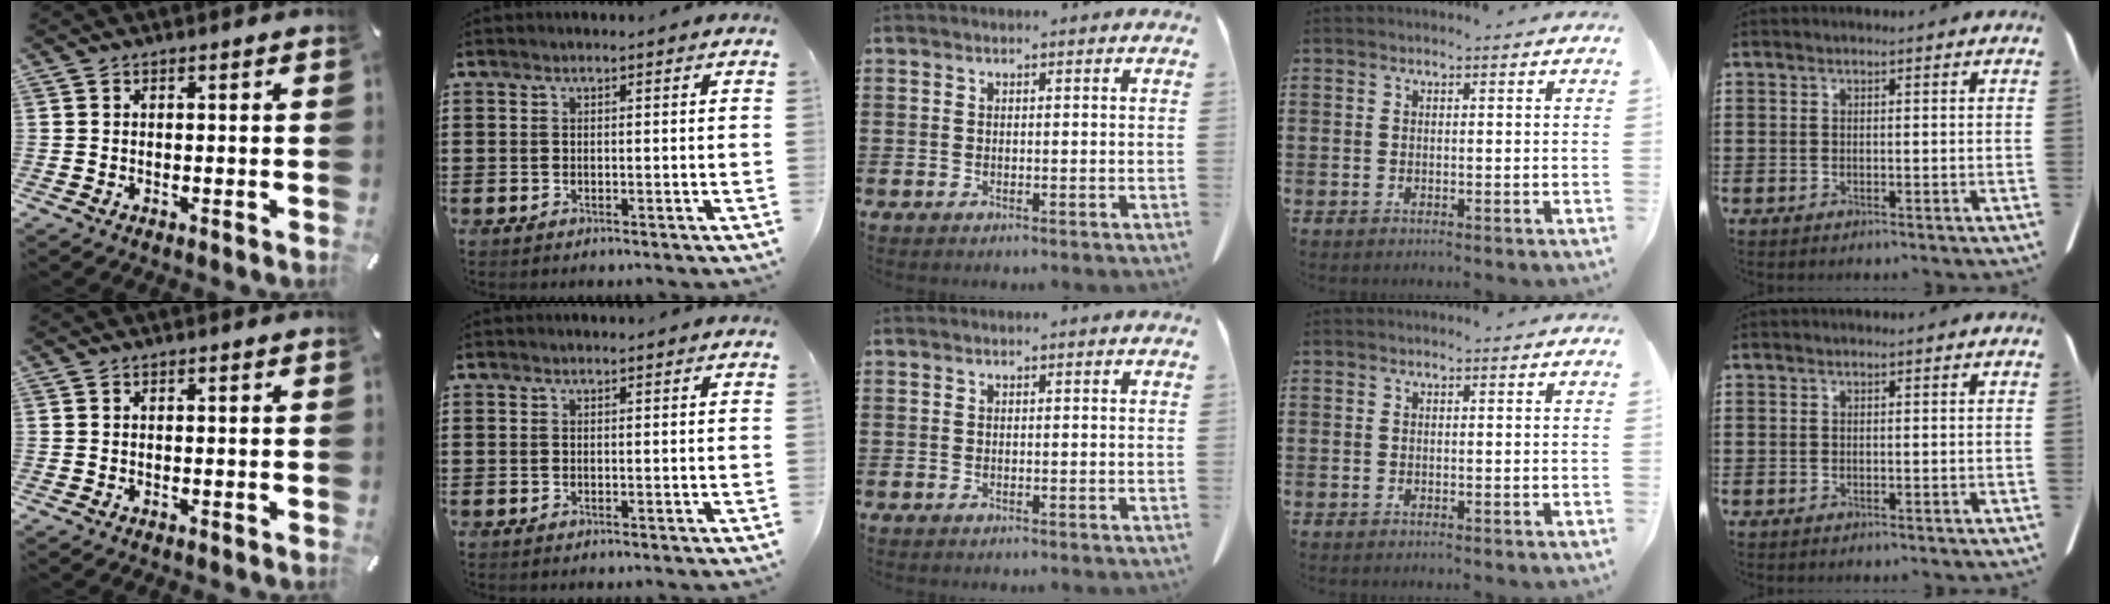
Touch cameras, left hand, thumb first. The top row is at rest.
{}